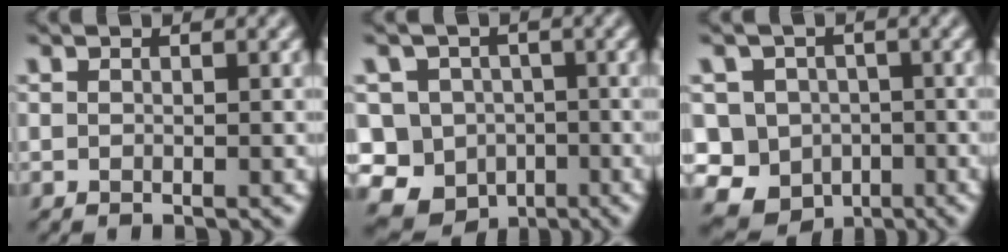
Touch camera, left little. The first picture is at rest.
{"total": 12.3, "force": [-4.3, 10.8, 3.9], "torque": [-0.086, -0.006, -0.096]}
{"total": 10.5, "force": [-3.0, 9.5, 3.4], "torque": [-0.070, 0.001, -0.079]}